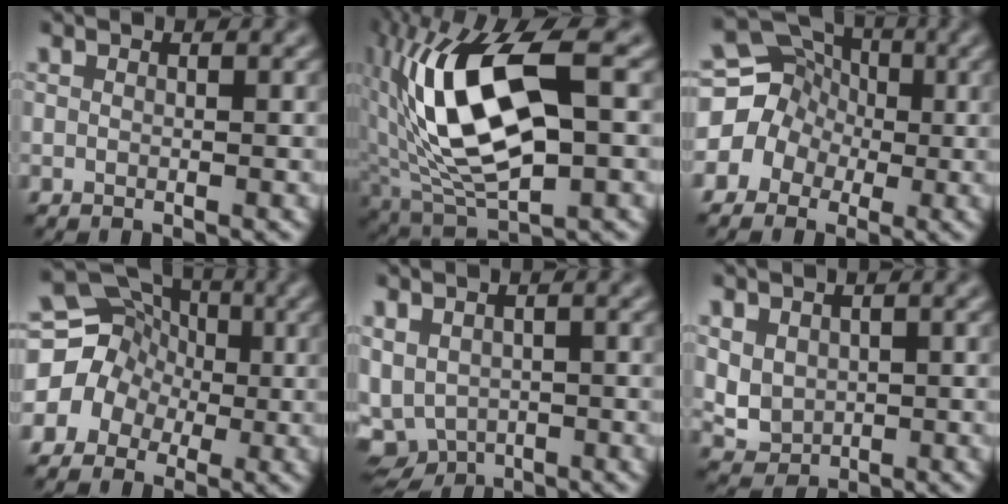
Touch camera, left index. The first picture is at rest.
{"total": 12.9, "force": [2.0, 5.5, 11.5], "torque": [-0.228, 0.008, 0.035]}
{"total": 9.6, "force": [-0.5, 9.0, 3.1], "torque": [-0.064, 0.039, -0.056]}
{"total": 10.6, "force": [-0.7, 10.0, 3.6], "torque": [-0.076, 0.041, -0.055]}
{"total": 4.6, "force": [-1.3, 3.5, 2.7], "torque": [-0.053, -0.019, -0.007]}
{"total": 2.4, "force": [0.4, 2.0, 1.1], "torque": [-0.029, -0.009, 0.014]}